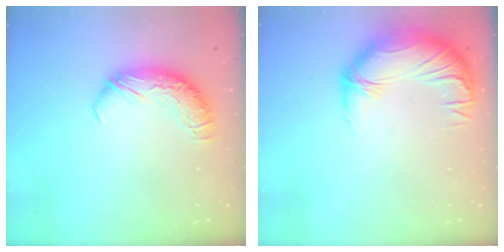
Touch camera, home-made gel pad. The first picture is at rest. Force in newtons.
{"total": 3.0, "press": 0.7, "slide": 2.9}